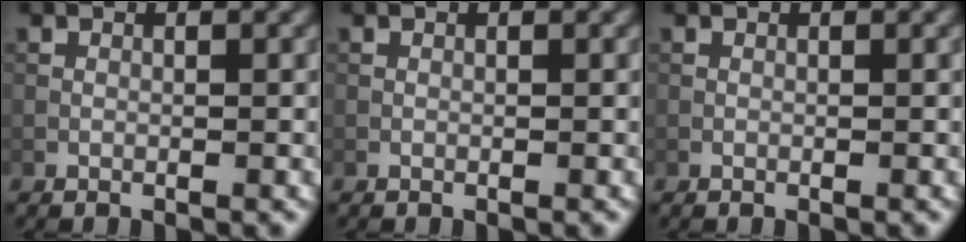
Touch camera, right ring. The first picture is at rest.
{"total": 0.0}
{"total": 0.0}